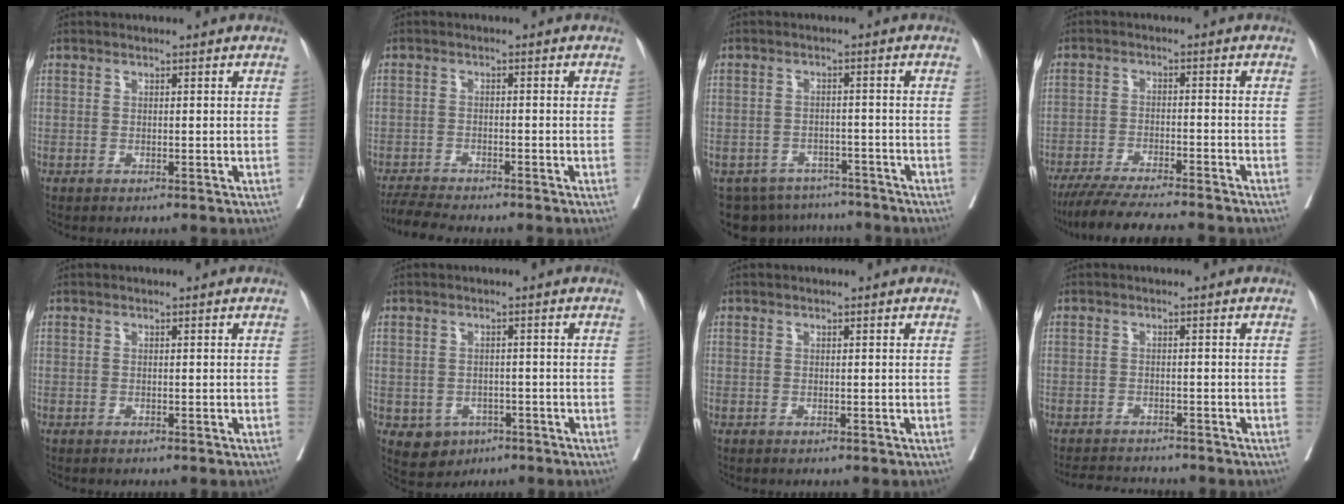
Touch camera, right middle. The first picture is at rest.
{"total": 6.1, "force": [-5.7, -0.2, 2.2], "torque": [-0.037, -0.018, -0.095]}
{"total": 10.5, "force": [-9.5, 4.3, 1.4], "torque": [-0.026, 0.009, -0.121]}
{"total": 14.4, "force": [-12.7, 0.5, 6.8], "torque": [-0.102, -0.029, -0.192]}
{"total": 0.0}
{"total": 4.5, "force": [-2.1, 3.7, 1.5], "torque": [-0.025, 0.000, -0.023]}
{"total": 0.0}
{"total": 5.6, "force": [-5.5, 0.4, 1.1], "torque": [-0.017, -0.009, -0.086]}